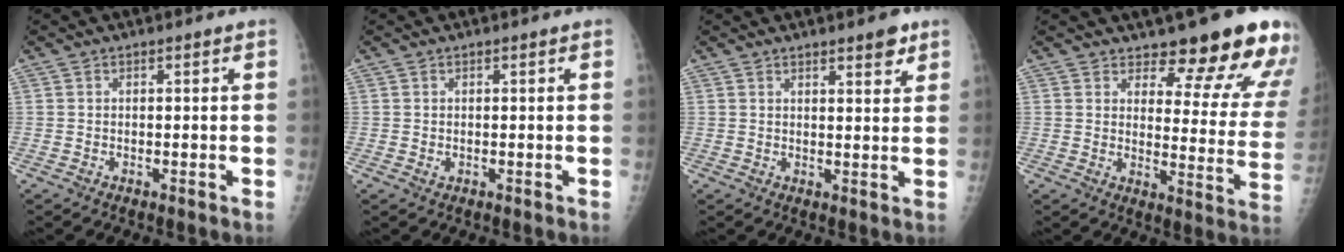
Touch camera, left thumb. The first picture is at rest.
{"total": 0.6, "force": [0.1, 0.3, 0.5], "torque": [-0.009, 0.003, 0.006]}
{"total": 4.1, "force": [2.8, 1.1, 2.8], "torque": [-0.028, -0.017, 0.037]}
{"total": 16.6, "force": [13.3, 5.1, 8.6], "torque": [-0.057, -0.100, 0.154]}